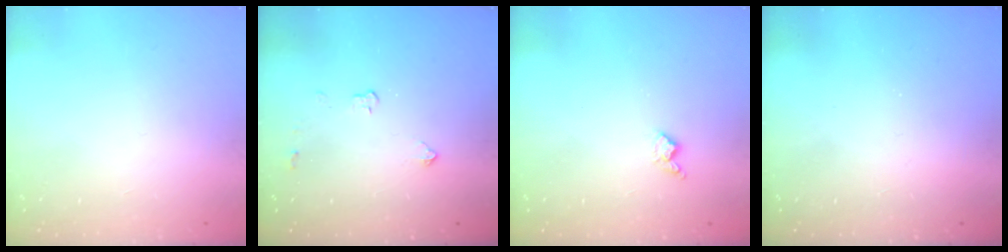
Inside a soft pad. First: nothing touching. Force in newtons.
{"total": 3.1, "press": 3.1, "slide": 0.5}
{"total": 4.0, "press": 3.9, "slide": 0.7}
{"total": 0.0}